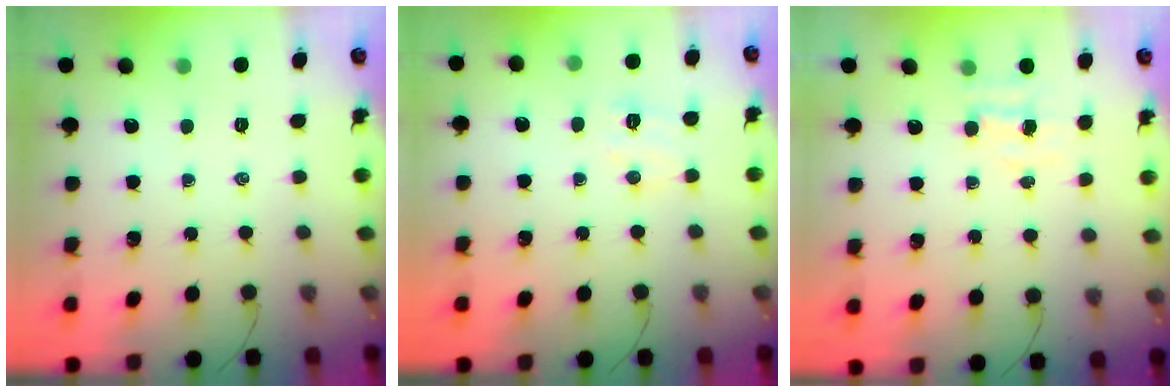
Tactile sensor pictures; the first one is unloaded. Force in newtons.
{"total": 5.7, "press": 5.5, "slide": 1.3}
{"total": 3.7, "press": 3.6, "slide": 1.0}